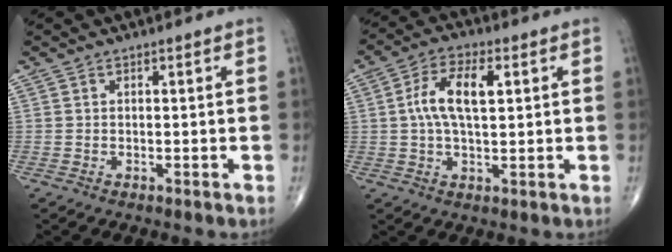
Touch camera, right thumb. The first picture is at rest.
{"total": 9.2, "force": [1.8, 4.1, 8.0], "torque": [-0.157, 0.013, 0.028]}